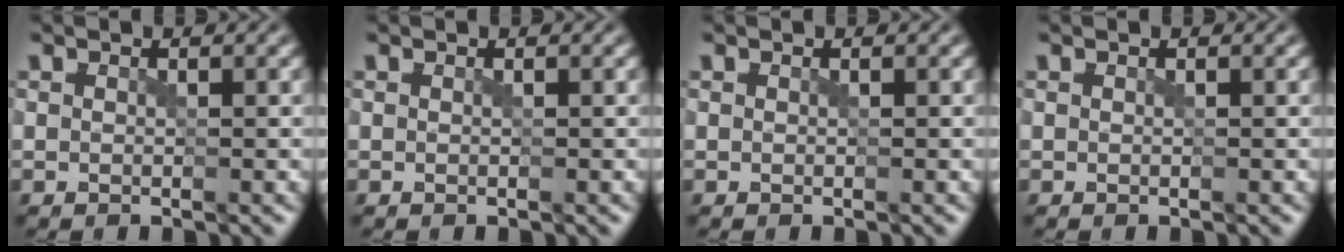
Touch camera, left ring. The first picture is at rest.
{"total": 0.0}
{"total": 0.0}
{"total": 0.0}